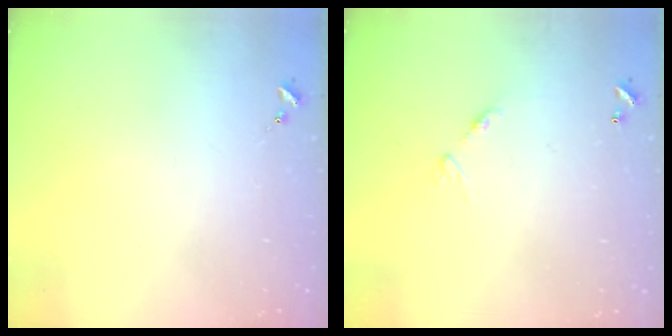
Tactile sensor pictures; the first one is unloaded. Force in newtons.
{"total": 6.9, "press": 6.8, "slide": 0.6}